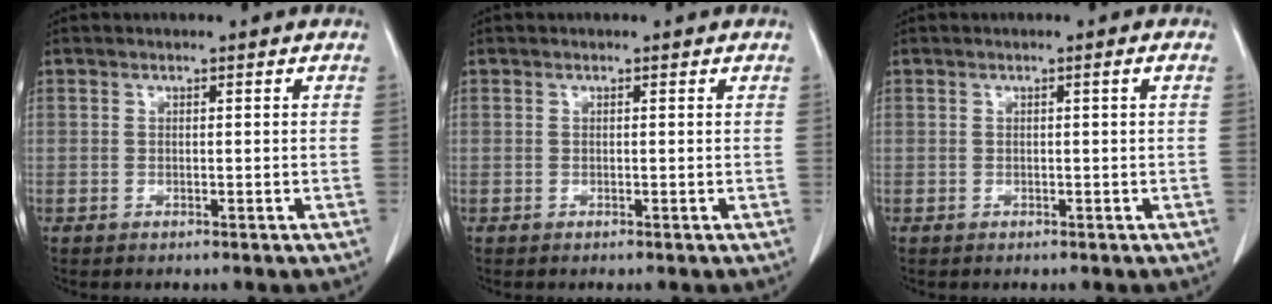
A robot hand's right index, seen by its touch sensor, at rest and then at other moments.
{"total": 0.0}
{"total": 0.7, "force": [0.0, -0.3, 0.6], "torque": [-0.008, 0.001, 0.003]}